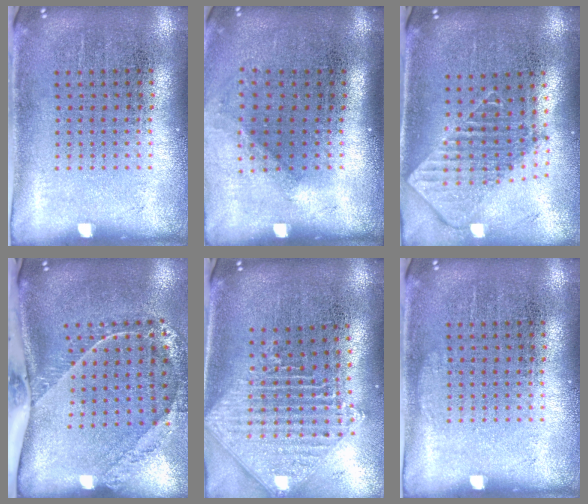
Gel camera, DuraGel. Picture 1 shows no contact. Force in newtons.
{"total": 1.2, "press": 0.9, "slide": 0.8}
{"total": 2.0, "press": 1.5, "slide": 1.2}
{"total": 2.4, "press": 1.7, "slide": 1.8}
{"total": 2.2, "press": 1.8, "slide": 1.3}
{"total": 0.5, "press": 0.5, "slide": 0.1}